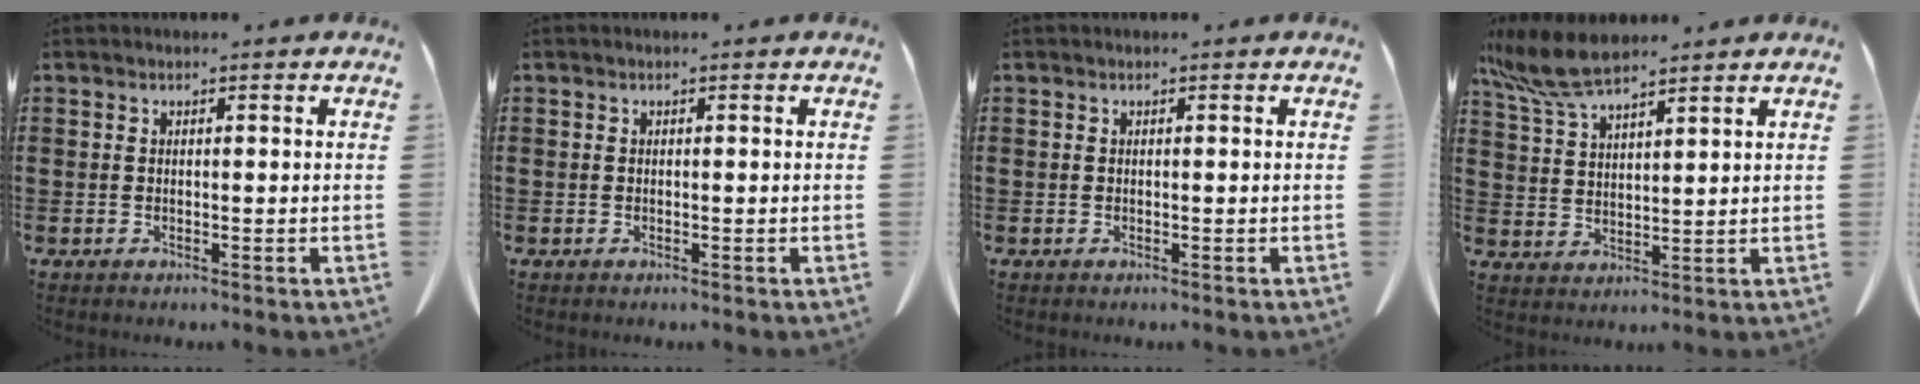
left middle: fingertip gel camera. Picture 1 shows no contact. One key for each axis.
{"total": 0.0}
{"total": 0.0}
{"total": 8.3, "fx": 6.6, "fy": 1.8, "fz": 4.8, "tx": -0.125, "ty": -0.018, "tz": 0.120}